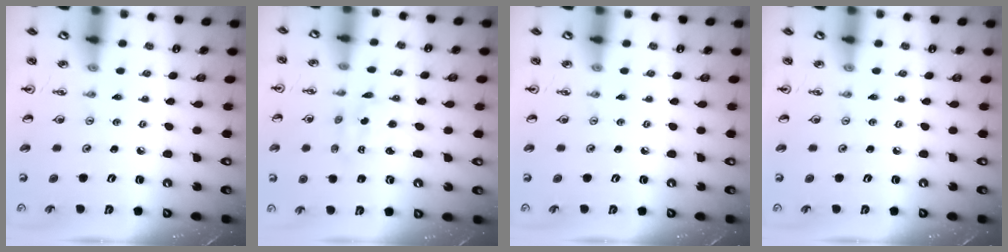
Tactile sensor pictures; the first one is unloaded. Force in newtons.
{"total": 2.3, "press": 2.3, "slide": 0.1}
{"total": 0.0}
{"total": 0.0}